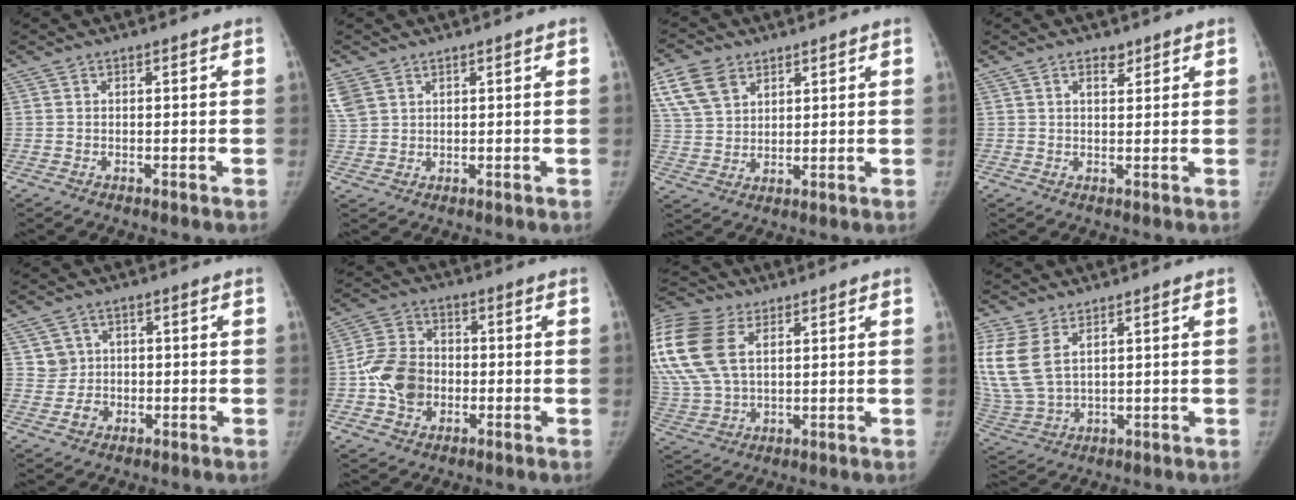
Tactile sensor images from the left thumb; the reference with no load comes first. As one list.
[{"total": 6.3, "force": [3.2, 4.3, 3.2], "torque": [-0.087, 0.007, 0.075]}, {"total": 9.6, "force": [5.0, 6.5, 5.0], "torque": [-0.083, -0.009, 0.102]}, {"total": 2.1, "force": [1.3, 1.2, 1.2], "torque": [-0.006, -0.011, 0.021]}, {"total": 3.8, "force": [0.2, 3.8, 0.2], "torque": [0.027, 0.002, 0.004]}, {"total": 10.4, "force": [-1.8, 8.2, 6.2], "torque": [-0.097, 0.020, -0.040]}, {"total": 25.4, "force": [9.1, 16.2, 17.2], "torque": [-0.443, 0.029, 0.180]}, {"total": 15.2, "force": [5.6, 9.0, 10.8], "torque": [-0.275, -0.011, 0.123]}]